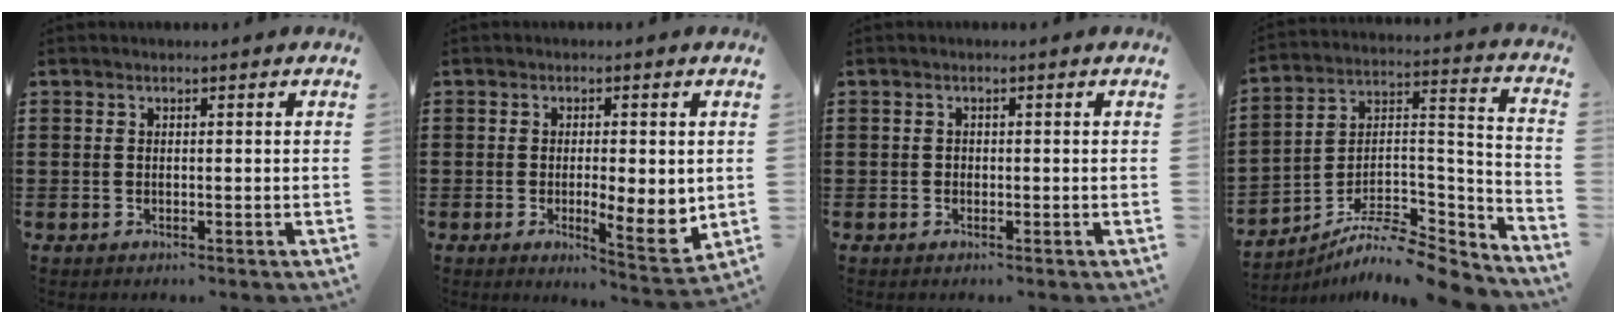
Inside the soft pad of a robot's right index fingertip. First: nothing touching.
{"total": 5.6, "force": [-0.3, 1.8, 5.3], "torque": [-0.085, -0.003, -0.003]}
{"total": 0.6, "force": [-0.2, 0.5, 0.2], "torque": [-0.005, 0.003, -0.005]}
{"total": 9.2, "force": [-8.2, 2.1, 3.7], "torque": [-0.058, 0.015, -0.160]}